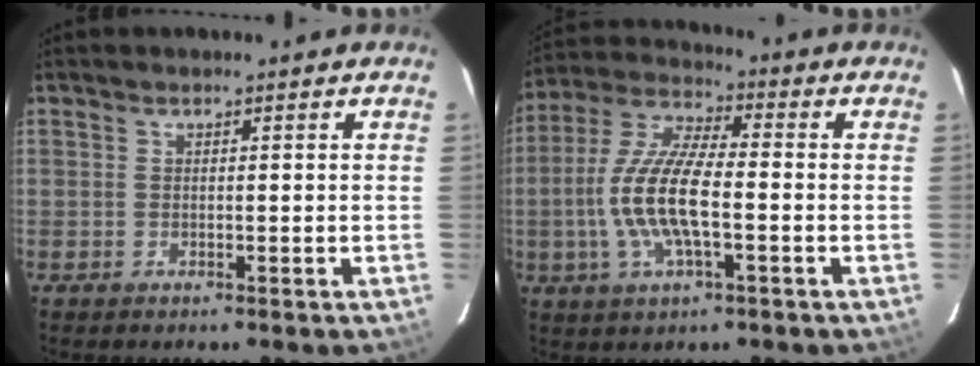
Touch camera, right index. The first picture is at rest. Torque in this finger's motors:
{"motor_torque": [1.77, -0.37, 1.05, 0.21]}